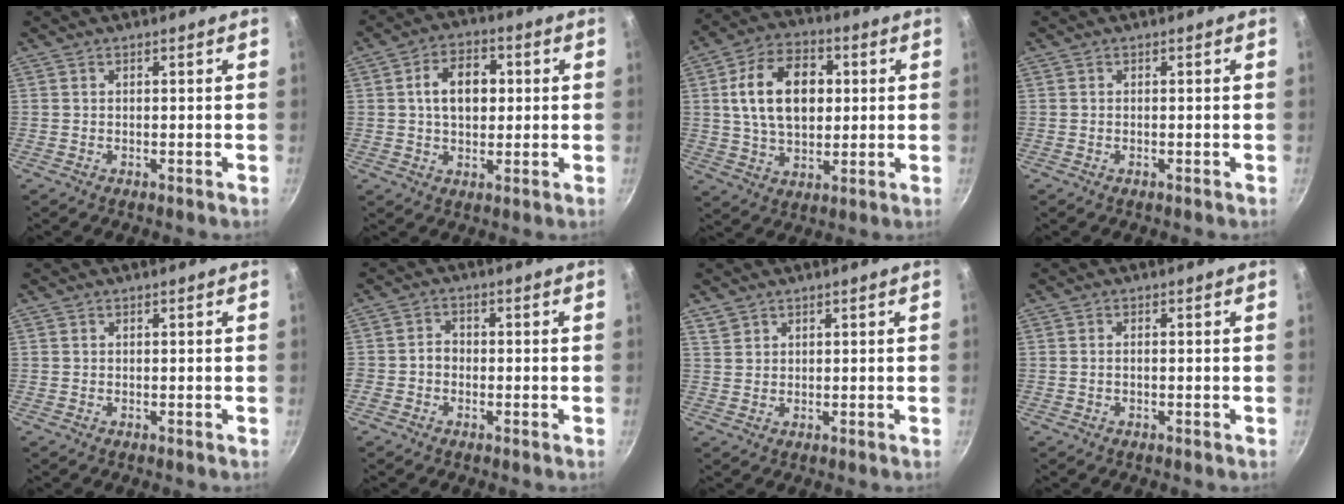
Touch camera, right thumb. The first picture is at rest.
{"total": 9.1, "force": [1.2, 6.2, 6.5], "torque": [-0.081, 0.012, 0.013]}
{"total": 15.5, "force": [2.6, 10.4, 11.2], "torque": [-0.165, 0.008, 0.038]}
{"total": 0.0}
{"total": 0.0}
{"total": 2.8, "force": [-0.9, 2.3, 1.2], "torque": [-0.006, 0.015, -0.022]}
{"total": 2.4, "force": [1.6, 1.7, 0.5], "torque": [0.003, 0.004, 0.032]}
{"total": 0.8, "force": [-0.2, 0.4, 0.7], "torque": [-0.017, 0.005, -0.005]}